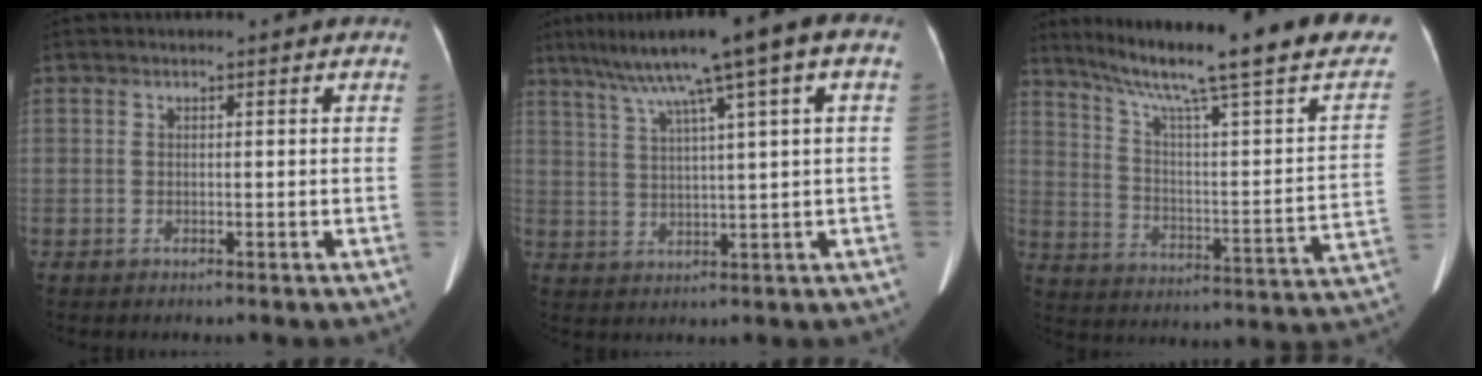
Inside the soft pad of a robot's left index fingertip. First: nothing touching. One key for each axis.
{"total": 13.3, "fx": 7.0, "fy": 0.4, "fz": 11.3, "tx": -0.180, "ty": 0.044, "tz": 0.110}
{"total": 27.6, "fx": 21.8, "fy": 1.5, "fz": 17.0, "tx": -0.256, "ty": -0.049, "tz": 0.286}